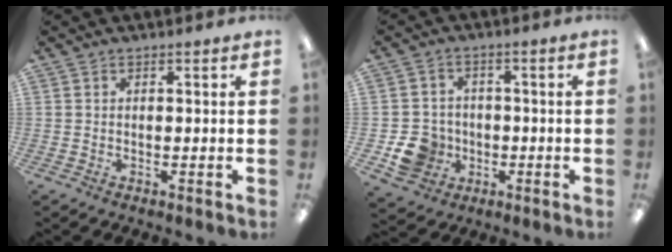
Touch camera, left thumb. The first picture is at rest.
{"total": 9.0, "force": [-2.6, 8.2, 2.6], "torque": [-0.069, 0.022, -0.039]}